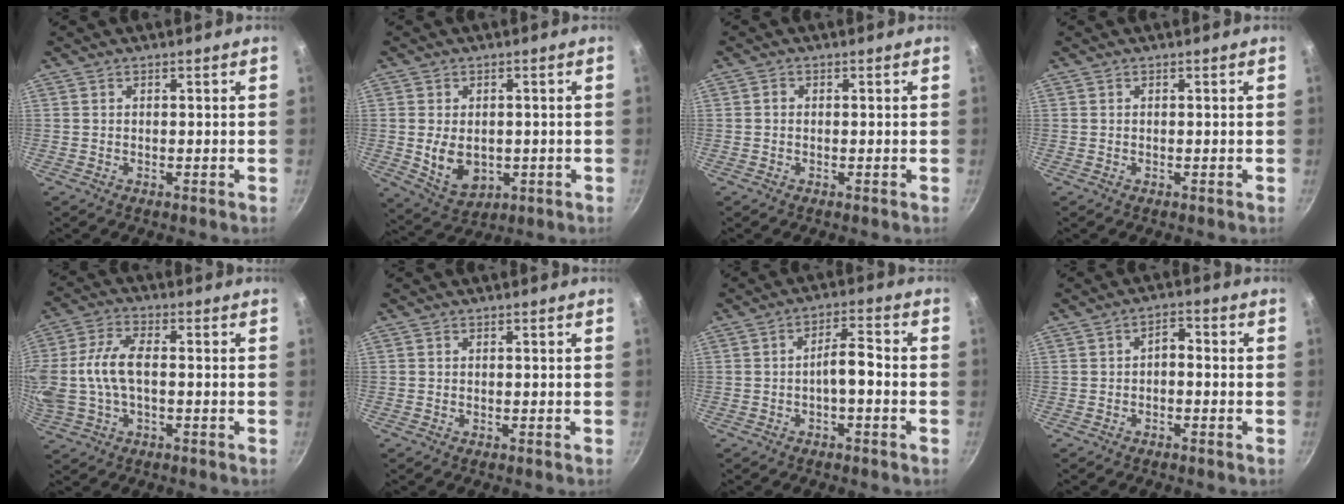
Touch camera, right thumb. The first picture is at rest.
{"total": 8.3, "force": [-0.6, 5.9, 5.8], "torque": [-0.086, -0.010, 0.007]}
{"total": 0.7, "force": [-0.1, 0.6, 0.3], "torque": [-0.004, 0.004, -0.003]}
{"total": 0.0}
{"total": 13.0, "force": [-0.5, 7.1, 10.9], "torque": [-0.239, 0.015, -0.020]}
{"total": 0.0}
{"total": 4.9, "force": [-1.4, 1.5, 4.5], "torque": [-0.074, 0.029, -0.025]}
{"total": 2.8, "force": [-0.8, 1.6, 2.2], "torque": [-0.027, 0.019, -0.015]}